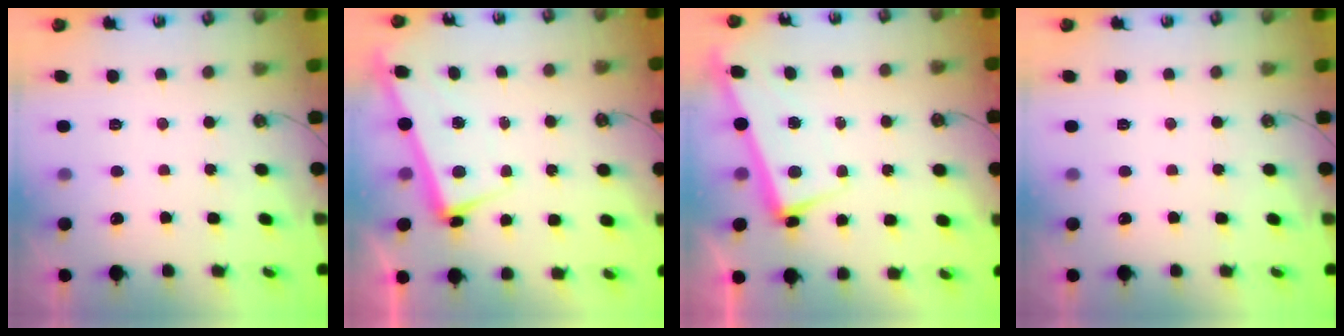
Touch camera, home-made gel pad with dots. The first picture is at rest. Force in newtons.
{"total": 2.6, "press": 2.5, "slide": 0.7}
{"total": 2.7, "press": 2.5, "slide": 0.9}
{"total": 0.0}